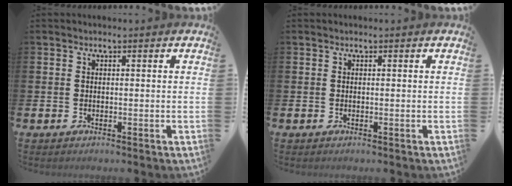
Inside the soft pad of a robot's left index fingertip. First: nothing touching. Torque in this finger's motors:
{"motor_torque": [0.05, 0.03, 0.01, 0.02]}